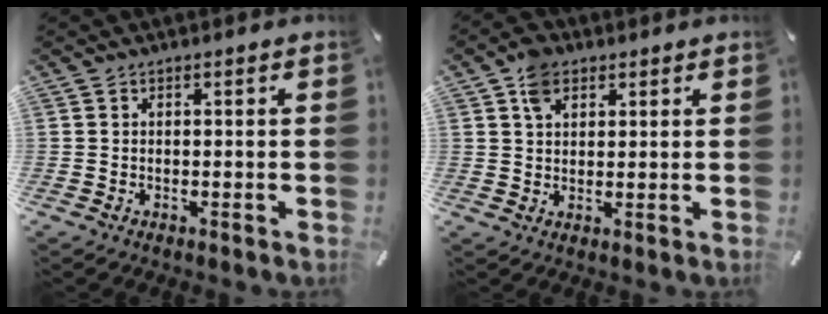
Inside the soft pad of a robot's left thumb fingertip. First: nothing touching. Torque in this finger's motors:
{"motor_torque": [1.12, 0.73, 0.76, -0.62, 0.14]}